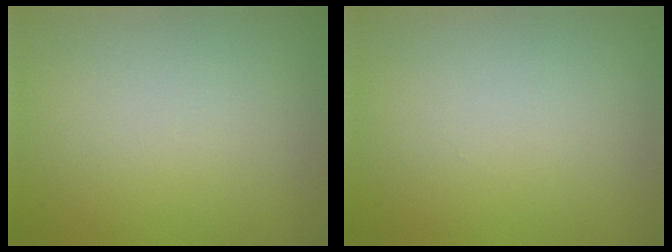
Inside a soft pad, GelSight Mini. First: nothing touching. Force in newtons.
{"total": 0.0}